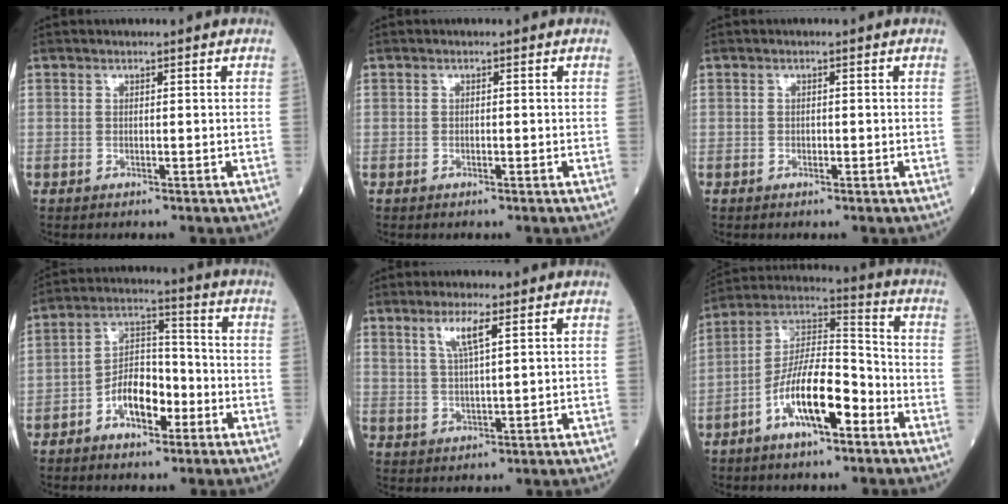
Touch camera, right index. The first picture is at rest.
{"total": 0.0}
{"total": 0.8, "force": [-0.2, 0.7, 0.5], "torque": [-0.006, 0.002, -0.002]}
{"total": 8.3, "force": [-3.7, 4.2, 6.1], "torque": [-0.111, 0.022, -0.068]}
{"total": 4.5, "force": [2.3, 0.3, 3.9], "torque": [-0.080, 0.001, 0.046]}
{"total": 12.6, "force": [-5.8, 3.6, 10.6], "torque": [-0.203, 0.015, -0.105]}